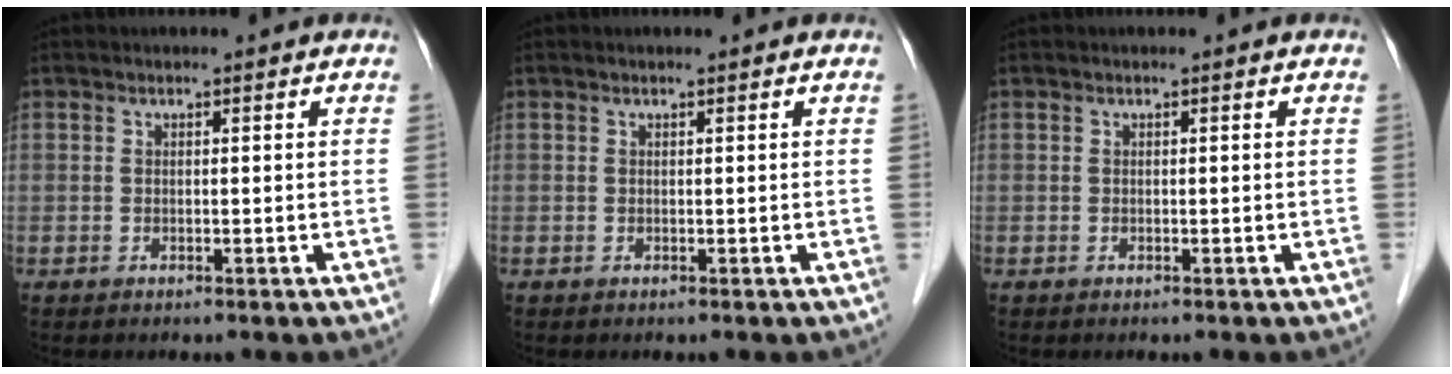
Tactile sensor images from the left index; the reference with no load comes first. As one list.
[{"total": 0.0}, {"total": 0.0}]